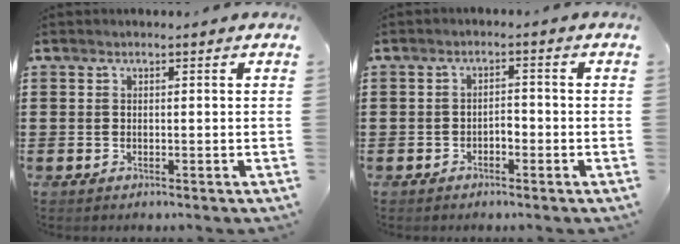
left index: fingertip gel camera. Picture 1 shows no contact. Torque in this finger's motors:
{"motor_torque": [-0.08, 0.00, 0.12, 0.03]}